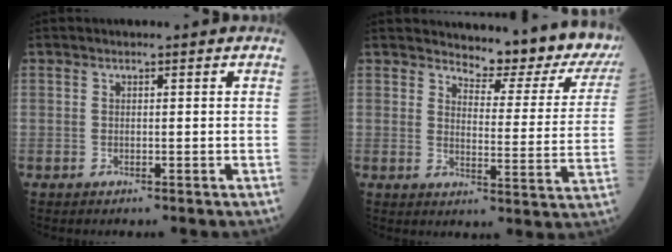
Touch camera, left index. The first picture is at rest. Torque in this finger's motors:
{"motor_torque": [-0.62, 0.14, -0.69, -0.11]}